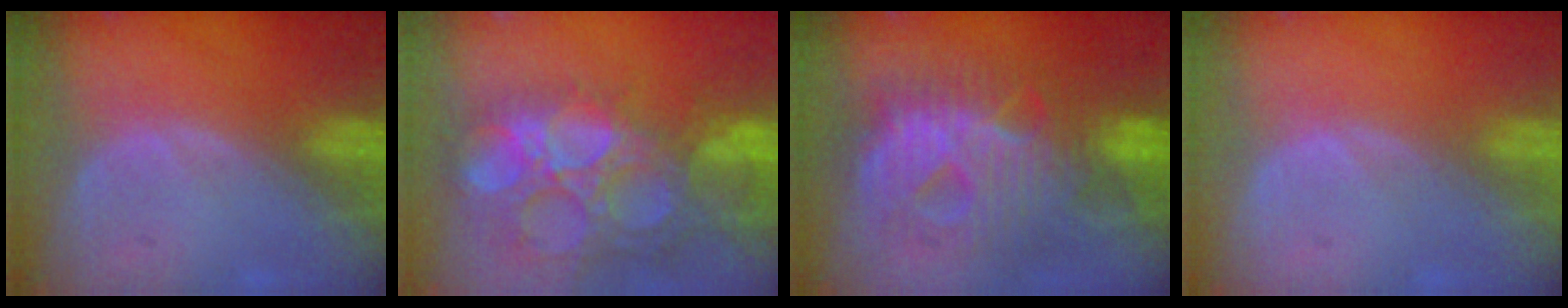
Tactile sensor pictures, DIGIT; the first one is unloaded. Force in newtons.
{"total": 15.1, "press": 12.5, "slide": 8.5}
{"total": 12.7, "press": 12.6, "slide": 1.2}
{"total": 0.0}